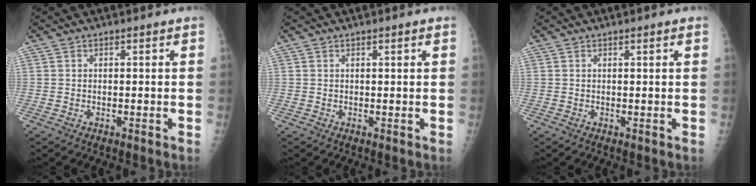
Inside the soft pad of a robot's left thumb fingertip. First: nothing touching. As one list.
[{"total": 1.0, "force": [0.5, 0.1, 0.8], "torque": [-0.011, 0.000, 0.006]}, {"total": 0.9, "force": [0.5, 0.1, 0.8], "torque": [-0.010, 0.000, 0.006]}]